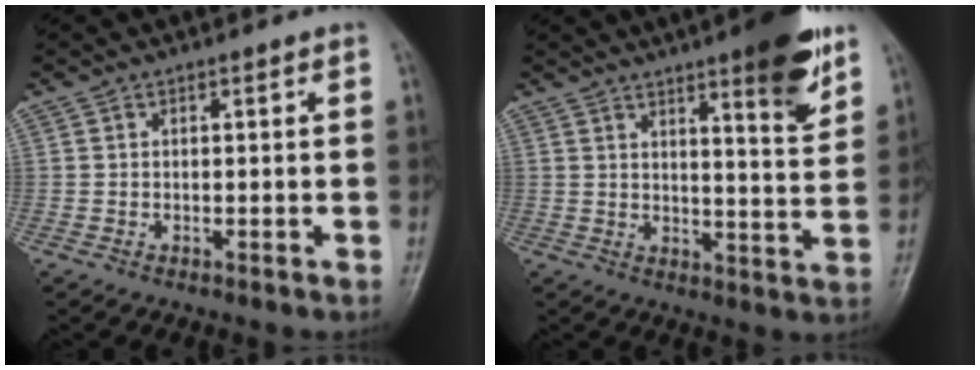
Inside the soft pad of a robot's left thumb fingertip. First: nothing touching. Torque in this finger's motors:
{"motor_torque": [1.62, 0.66, 1.02, -0.86, 0.11]}